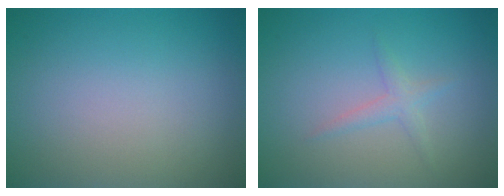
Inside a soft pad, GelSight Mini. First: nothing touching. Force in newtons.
{"total": 1.3, "press": 1.3, "slide": 0.0}